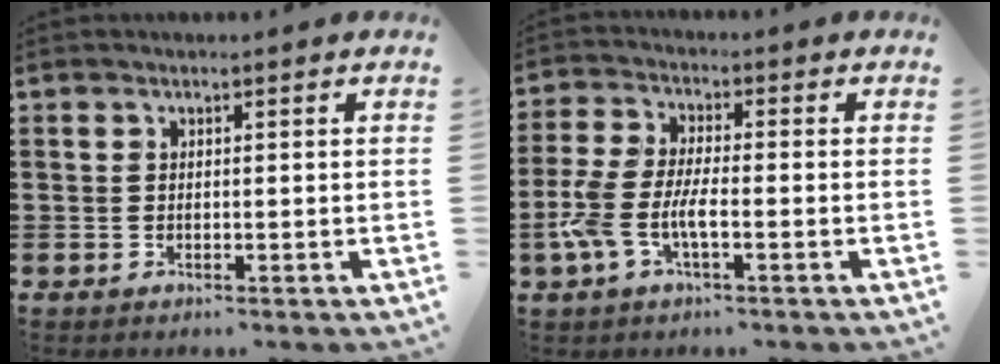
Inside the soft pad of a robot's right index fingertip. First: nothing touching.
{"total": 6.3, "force": [-2.5, 2.1, 5.4], "torque": [-0.134, -0.011, -0.054]}